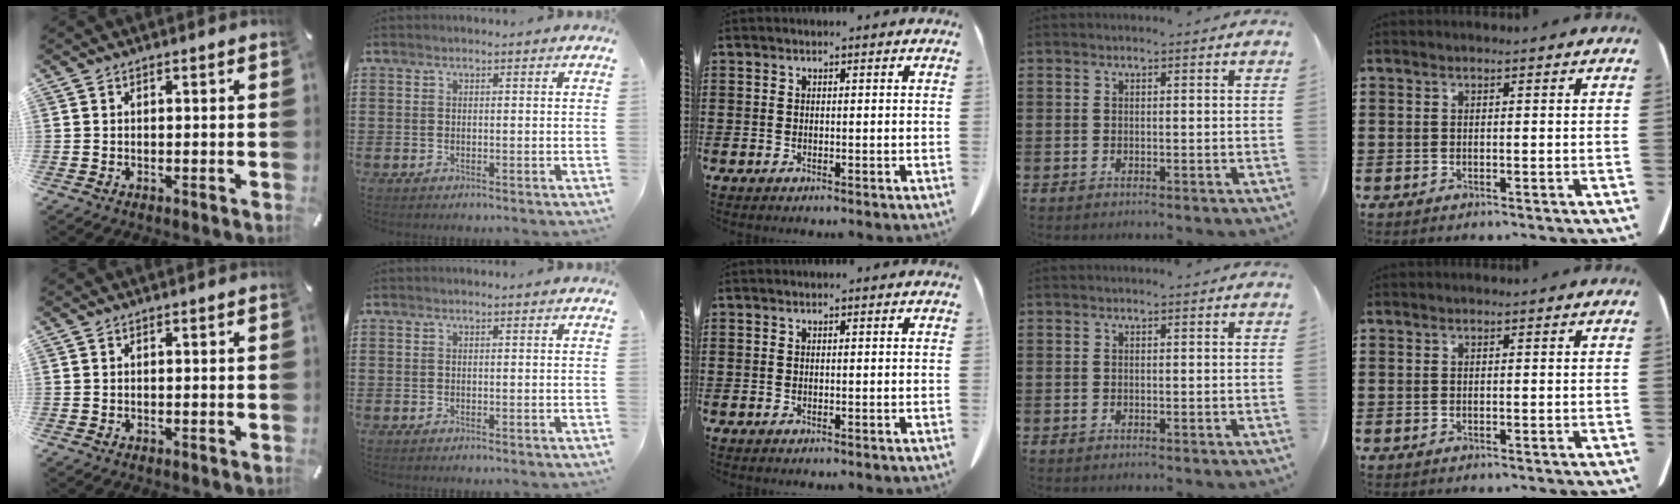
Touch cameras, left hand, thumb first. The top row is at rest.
{}